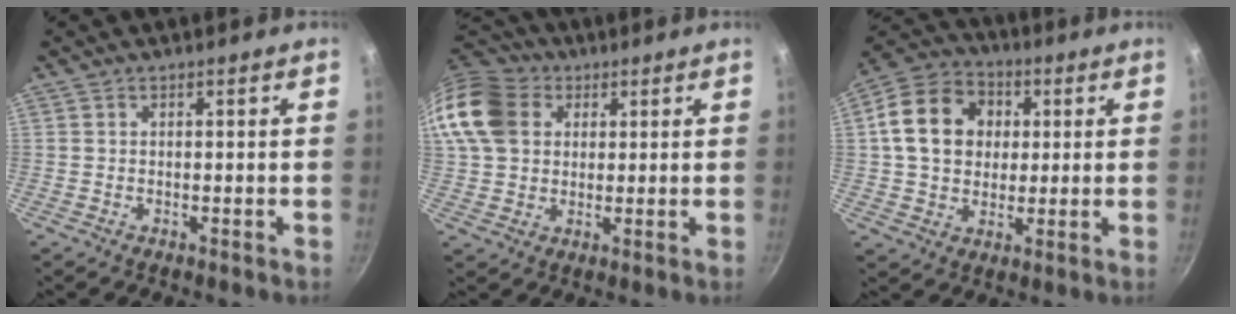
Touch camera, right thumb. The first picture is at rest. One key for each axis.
{"total": 16.8, "fx": 5.4, "fy": 13.3, "fz": 8.9, "tx": -0.187, "ty": 0.017, "tz": 0.091}
{"total": 15.2, "fx": 2.7, "fy": 12.2, "fz": 8.7, "tx": -0.129, "ty": 0.019, "tz": 0.034}